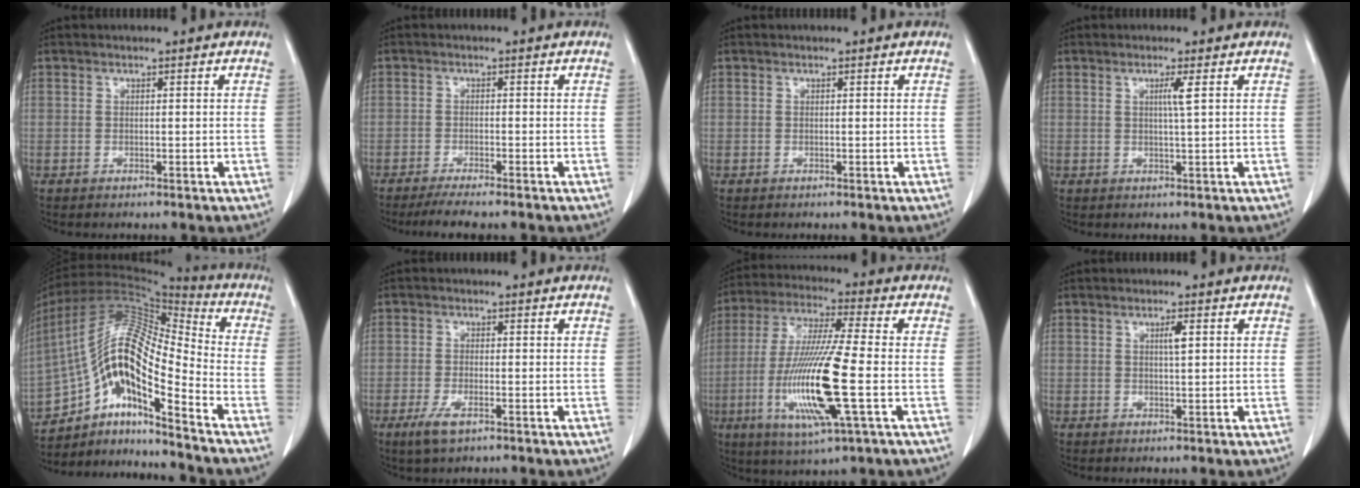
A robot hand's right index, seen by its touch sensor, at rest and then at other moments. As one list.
[{"total": 4.8, "force": [-4.1, -0.1, 2.6], "torque": [-0.037, -0.010, -0.065]}, {"total": 0.0}, {"total": 2.1, "force": [0.6, -0.6, 1.9], "torque": [-0.038, -0.003, 0.013]}, {"total": 17.9, "force": [-9.3, 4.2, 14.7], "torque": [-0.287, 0.032, -0.160]}, {"total": 3.6, "force": [-1.9, 1.0, 2.9], "torque": [-0.063, -0.006, -0.032]}, {"total": 16.6, "force": [-3.8, 0.8, 16.1], "torque": [-0.333, -0.018, -0.072]}, {"total": 1.7, "force": [0.6, 0.0, 1.6], "torque": [-0.031, 0.000, 0.010]}]